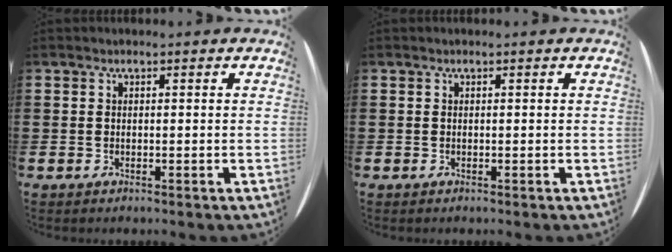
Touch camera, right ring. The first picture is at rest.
{"total": 0.0}